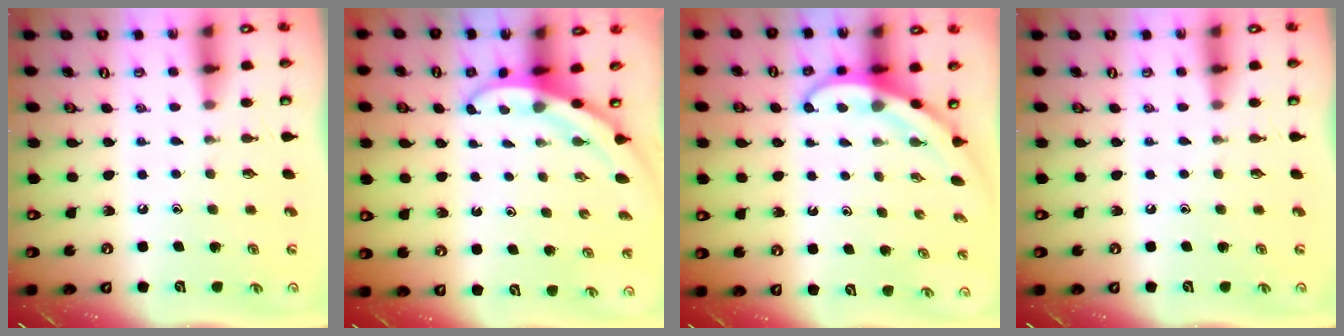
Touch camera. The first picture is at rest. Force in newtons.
{"total": 3.1, "press": 3.1, "slide": 0.1}
{"total": 3.9, "press": 3.9, "slide": 0.3}
{"total": 0.0}